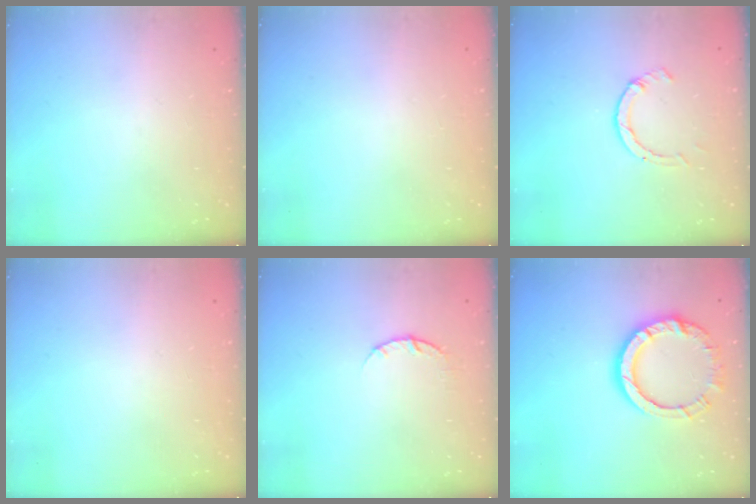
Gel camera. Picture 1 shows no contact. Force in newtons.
{"total": 2.6, "press": 2.6, "slide": 0.2}
{"total": 2.3, "press": 2.3, "slide": 0.3}
{"total": 2.6, "press": 2.6, "slide": 0.2}
{"total": 3.7, "press": 3.7, "slide": 0.6}
{"total": 11.5, "press": 11.5, "slide": 1.0}